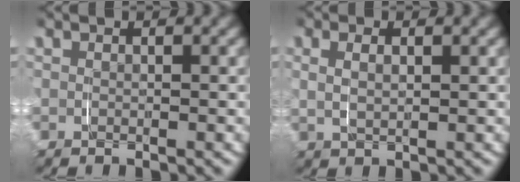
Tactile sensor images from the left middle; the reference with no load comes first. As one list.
[{"total": 2.2, "force": [0.8, 1.1, 1.7], "torque": [-0.038, -0.001, 0.019]}]